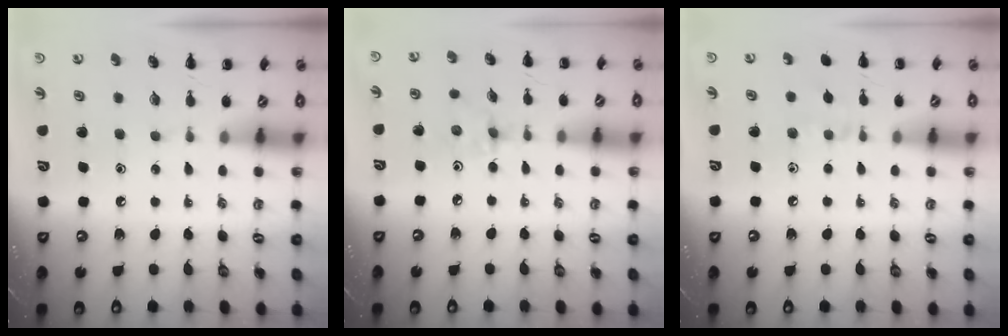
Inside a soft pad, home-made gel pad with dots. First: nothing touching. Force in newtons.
{"total": 2.4, "press": 2.3, "slide": 0.8}
{"total": 4.0, "press": 3.7, "slide": 1.4}